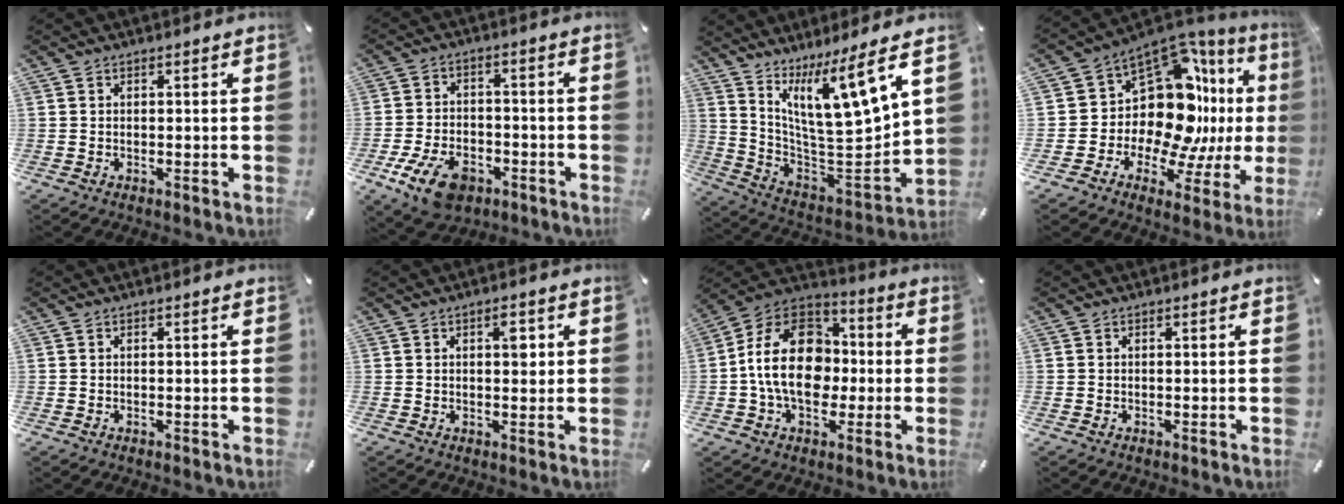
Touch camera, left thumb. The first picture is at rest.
{"total": 10.7, "force": [-5.5, 6.7, 6.2], "torque": [-0.125, 0.028, -0.096]}
{"total": 14.3, "force": [10.3, 3.0, 9.4], "torque": [-0.146, -0.108, 0.166]}
{"total": 15.9, "force": [3.5, 11.4, 10.5], "torque": [-0.184, -0.082, 0.062]}
{"total": 0.0}
{"total": 3.5, "force": [1.0, 1.8, 2.8], "torque": [-0.028, -0.006, 0.008]}
{"total": 19.9, "force": [-2.2, 14.8, 13.1], "torque": [-0.258, 0.028, -0.041]}
{"total": 0.0}